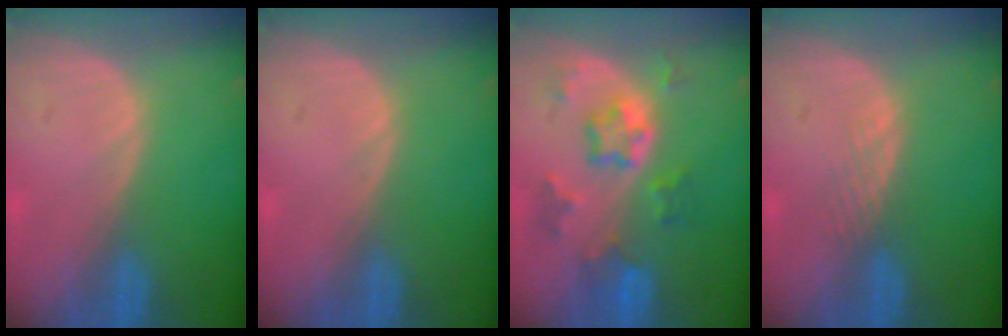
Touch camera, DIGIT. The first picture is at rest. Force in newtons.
{"total": 0.0}
{"total": 7.5, "press": 6.6, "slide": 3.6}
{"total": 1.6, "press": 1.6, "slide": 0.1}